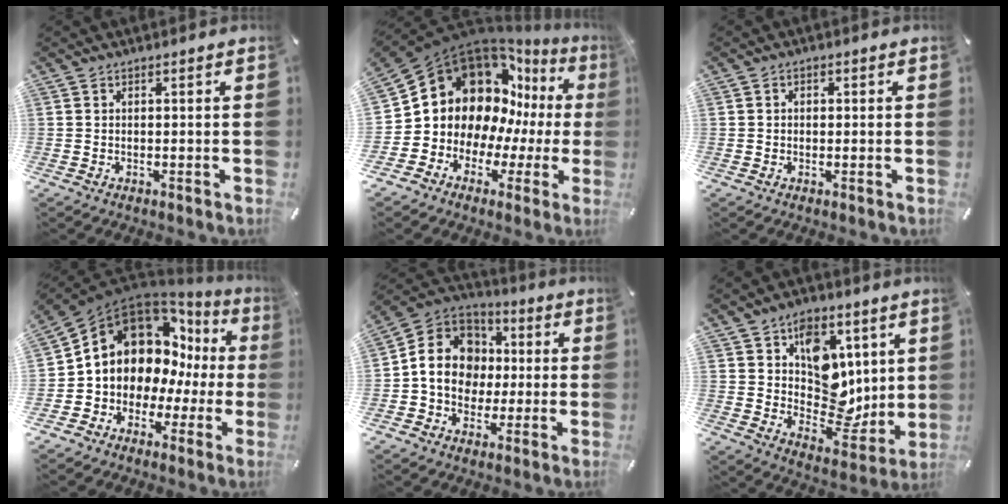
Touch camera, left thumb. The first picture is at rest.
{"total": 14.7, "force": [5.1, 12.6, 5.8], "torque": [-0.113, -0.072, 0.102]}
{"total": 1.3, "force": [-0.3, 1.1, 0.5], "torque": [-0.010, 0.006, -0.008]}
{"total": 12.0, "force": [4.6, 9.8, 5.1], "torque": [-0.088, -0.055, 0.089]}
{"total": 13.9, "force": [-0.6, 12.3, 6.4], "torque": [-0.128, 0.013, -0.011]}
{"total": 12.7, "force": [4.1, 10.6, 5.7], "torque": [-0.060, -0.048, 0.083]}